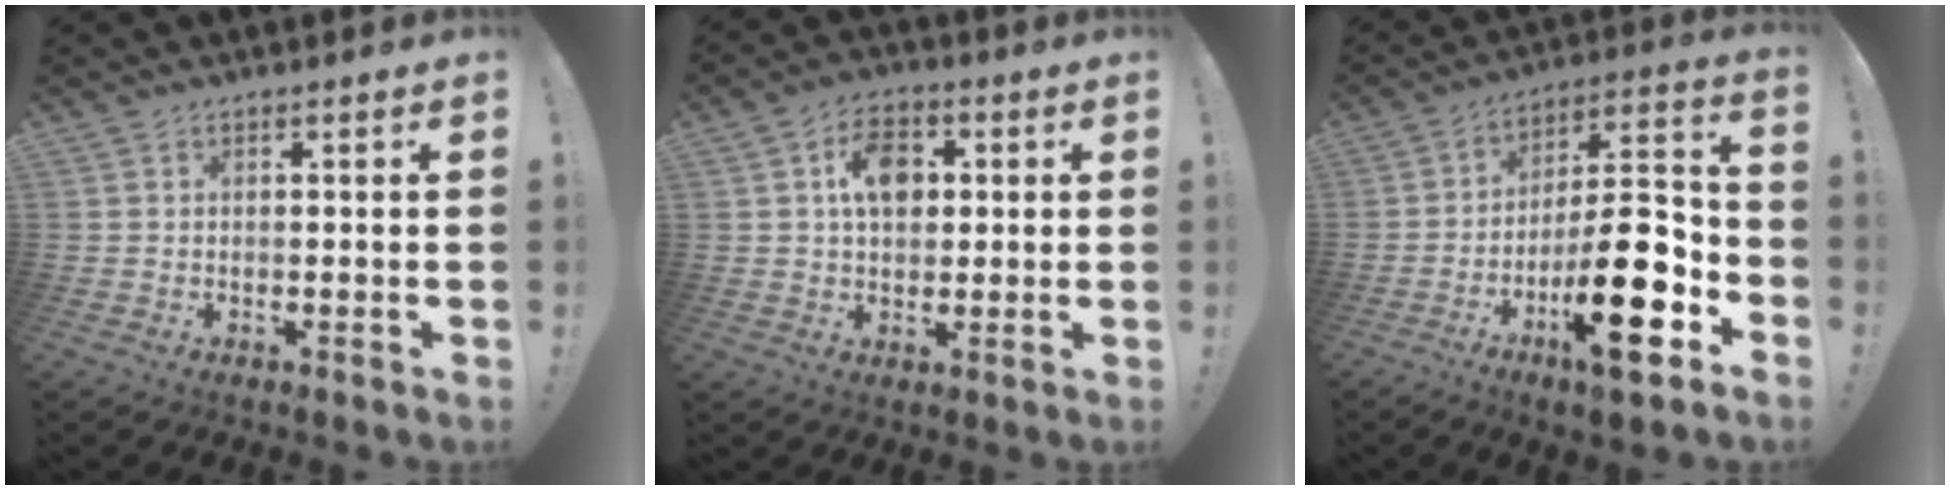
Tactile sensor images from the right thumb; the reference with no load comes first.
{"total": 9.5, "force": [2.3, 6.9, 6.1], "torque": [-0.077, 0.002, 0.040]}
{"total": 21.1, "force": [-8.5, 6.6, 18.2], "torque": [-0.291, 0.053, -0.131]}